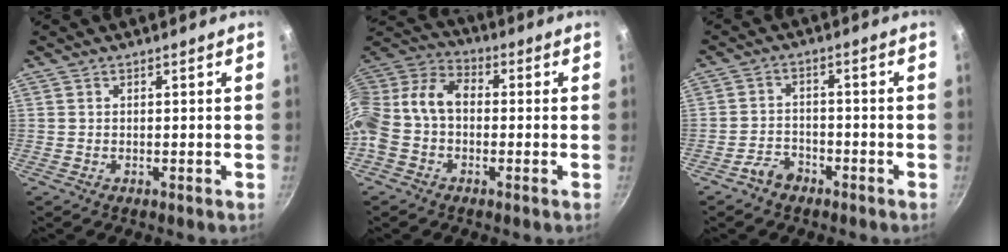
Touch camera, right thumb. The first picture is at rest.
{"total": 16.2, "force": [-1.1, 11.3, 11.5], "torque": [-0.250, 0.039, -0.025]}
{"total": 3.8, "force": [-2.8, 2.3, 1.2], "torque": [-0.013, 0.025, -0.051]}